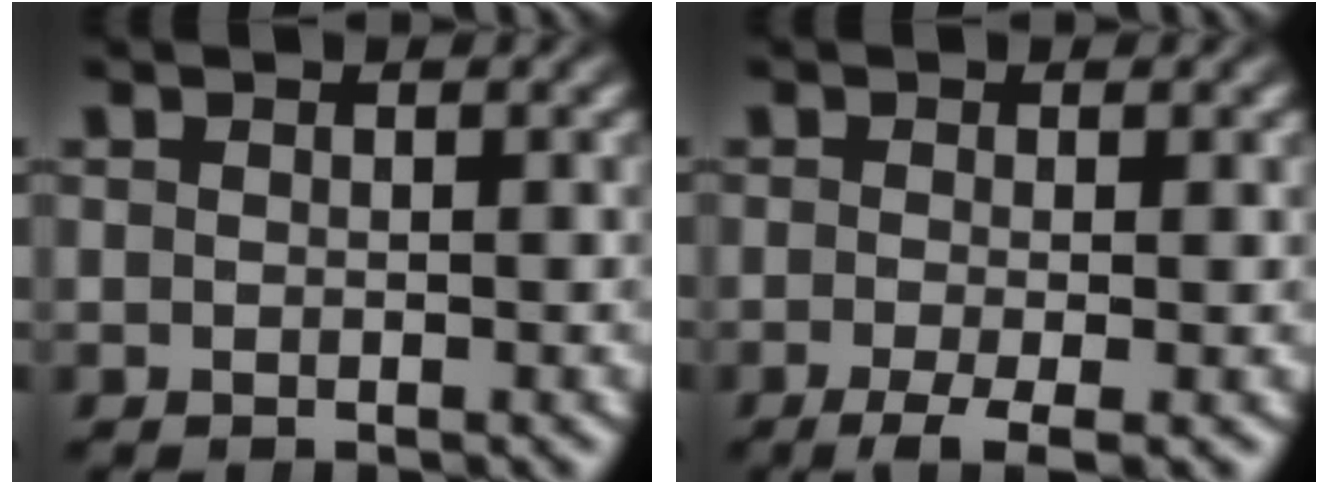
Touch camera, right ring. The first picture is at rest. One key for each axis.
{"total": 4.1, "fx": -2.8, "fy": 1.4, "fz": 2.6, "tx": -0.054, "ty": -0.026, "tz": -0.034}